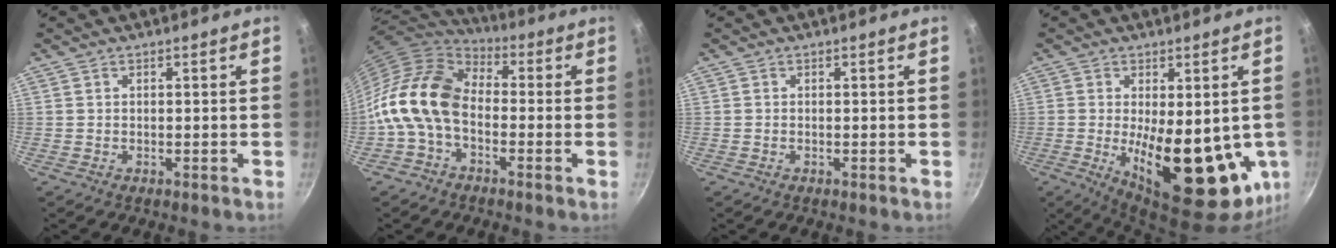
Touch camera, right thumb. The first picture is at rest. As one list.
[{"total": 14.7, "force": [-2.7, 9.8, 10.7], "torque": [-0.182, 0.042, -0.077]}, {"total": 0.0}, {"total": 20.3, "force": [-2.5, 8.8, 18.1], "torque": [-0.238, -0.031, -0.018]}]